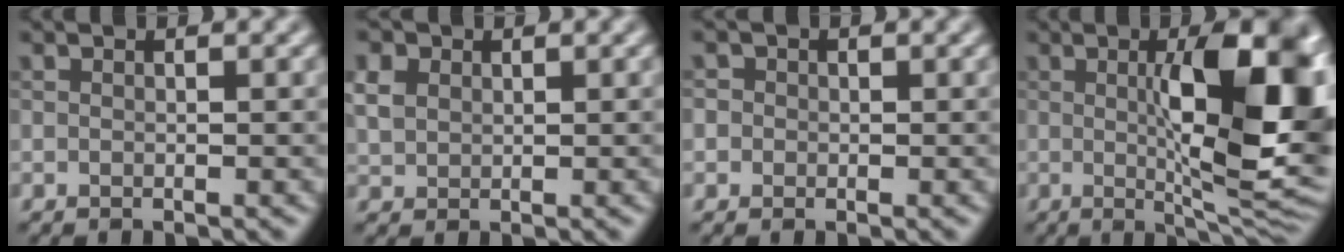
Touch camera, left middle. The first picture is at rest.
{"total": 2.2, "force": [1.0, 1.7, 1.0], "torque": [-0.026, 0.006, 0.019]}
{"total": 1.4, "force": [0.3, 1.4, 0.4], "torque": [0.004, 0.004, -0.007]}
{"total": 12.2, "force": [1.0, 3.7, 11.6], "torque": [-0.148, 0.003, 0.019]}